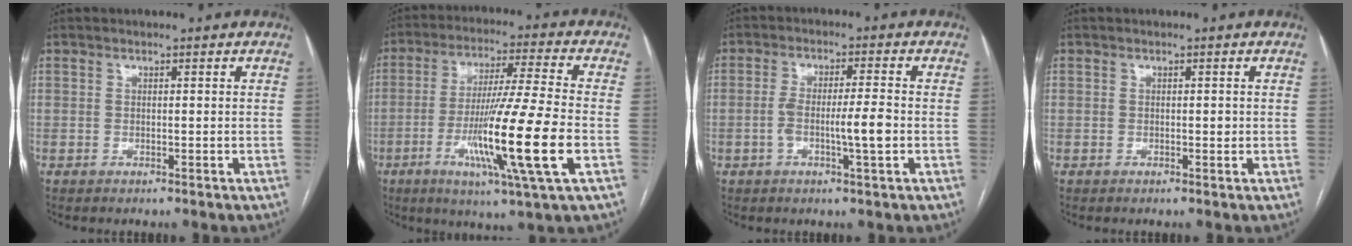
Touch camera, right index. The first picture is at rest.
{"total": 17.3, "force": [-4.8, -1.1, 16.6], "torque": [-0.310, -0.026, -0.090]}
{"total": 6.8, "force": [-1.7, 0.2, 6.6], "torque": [-0.122, 0.006, -0.029]}
{"total": 0.7, "force": [0.0, 0.3, 0.6], "torque": [-0.008, -0.001, 0.000]}